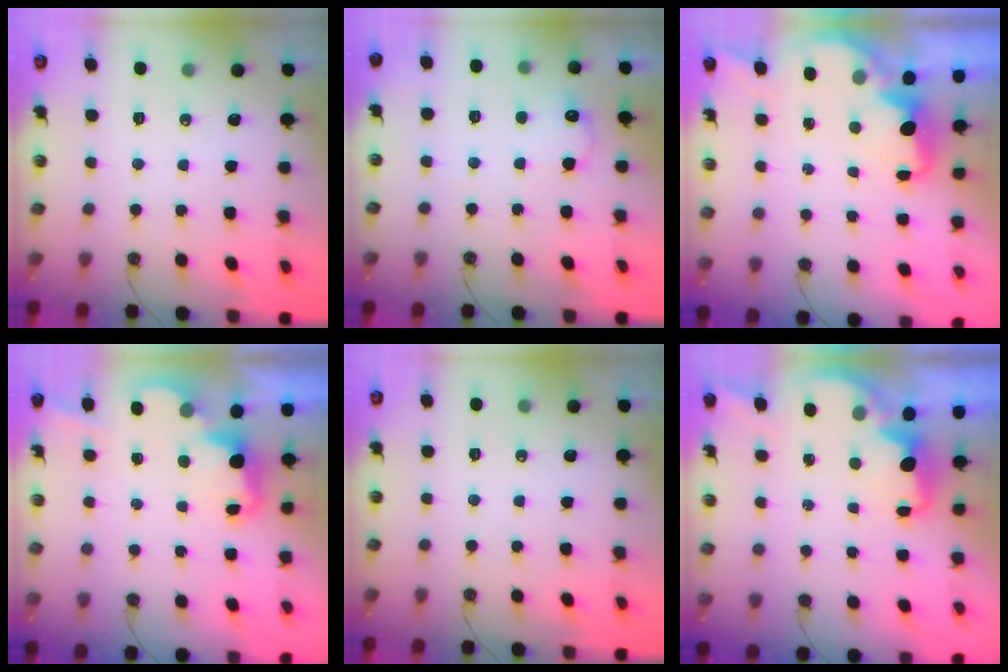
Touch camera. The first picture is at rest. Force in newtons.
{"total": 7.1, "press": 7.1, "slide": 0.5}
{"total": 2.3, "press": 2.2, "slide": 0.9}
{"total": 2.6, "press": 2.5, "slide": 0.6}
{"total": 0.0}
{"total": 2.2, "press": 2.1, "slide": 0.9}